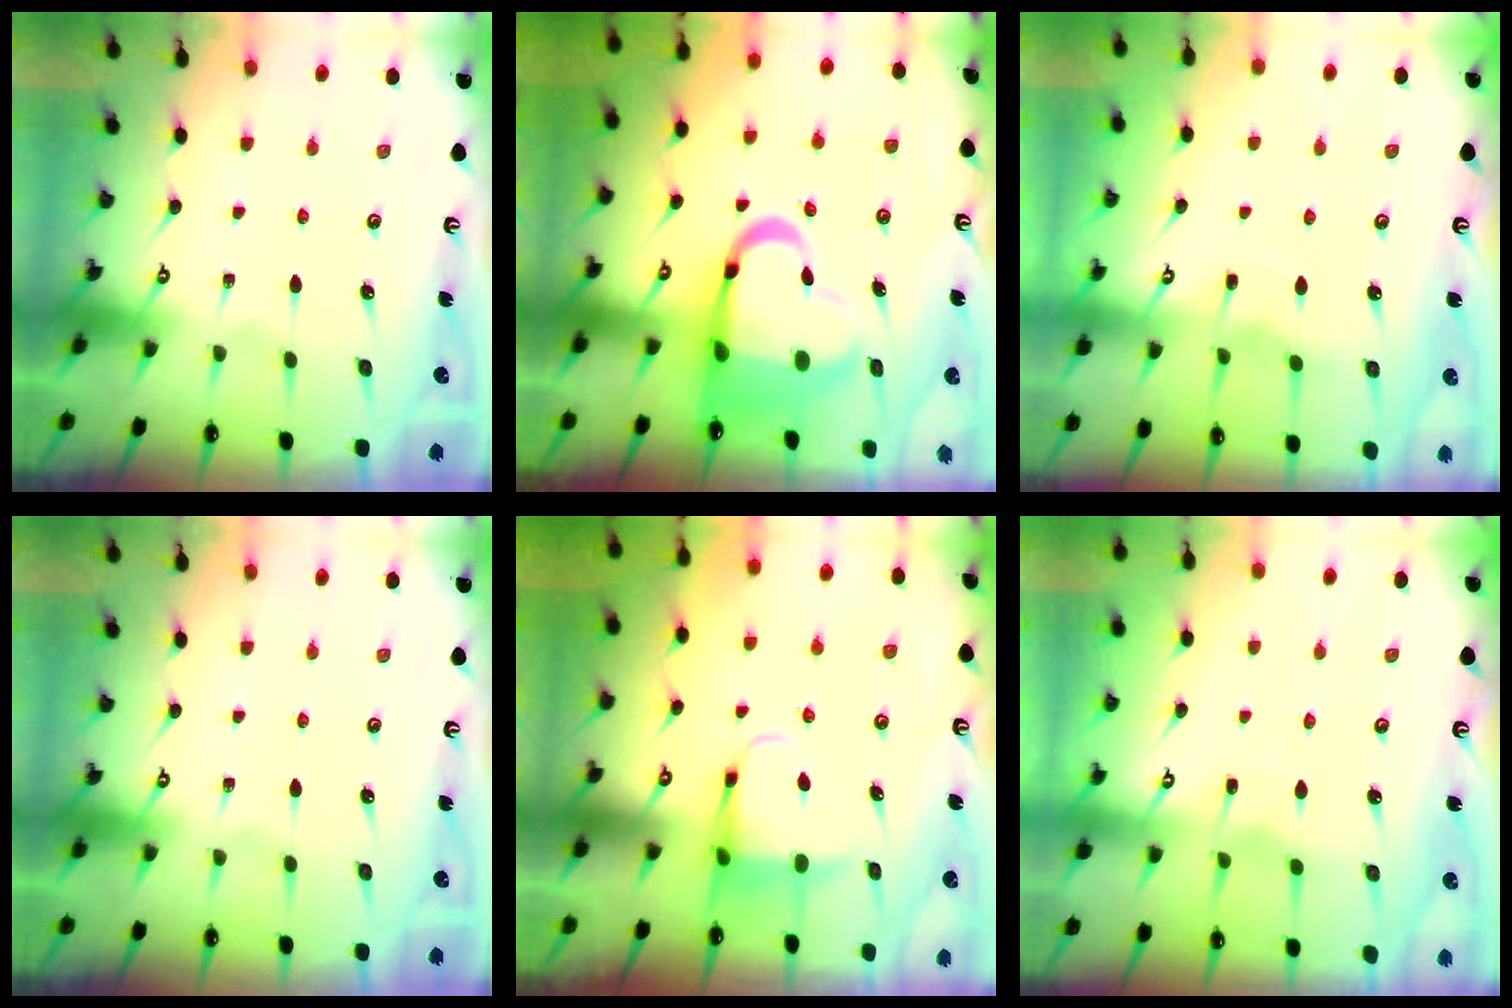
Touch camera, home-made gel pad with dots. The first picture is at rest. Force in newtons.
{"total": 13.6, "press": 13.2, "slide": 3.2}
{"total": 4.2, "press": 4.2, "slide": 0.5}
{"total": 0.0}
{"total": 5.3, "press": 5.3, "slide": 0.4}
{"total": 3.4, "press": 3.4, "slide": 0.4}